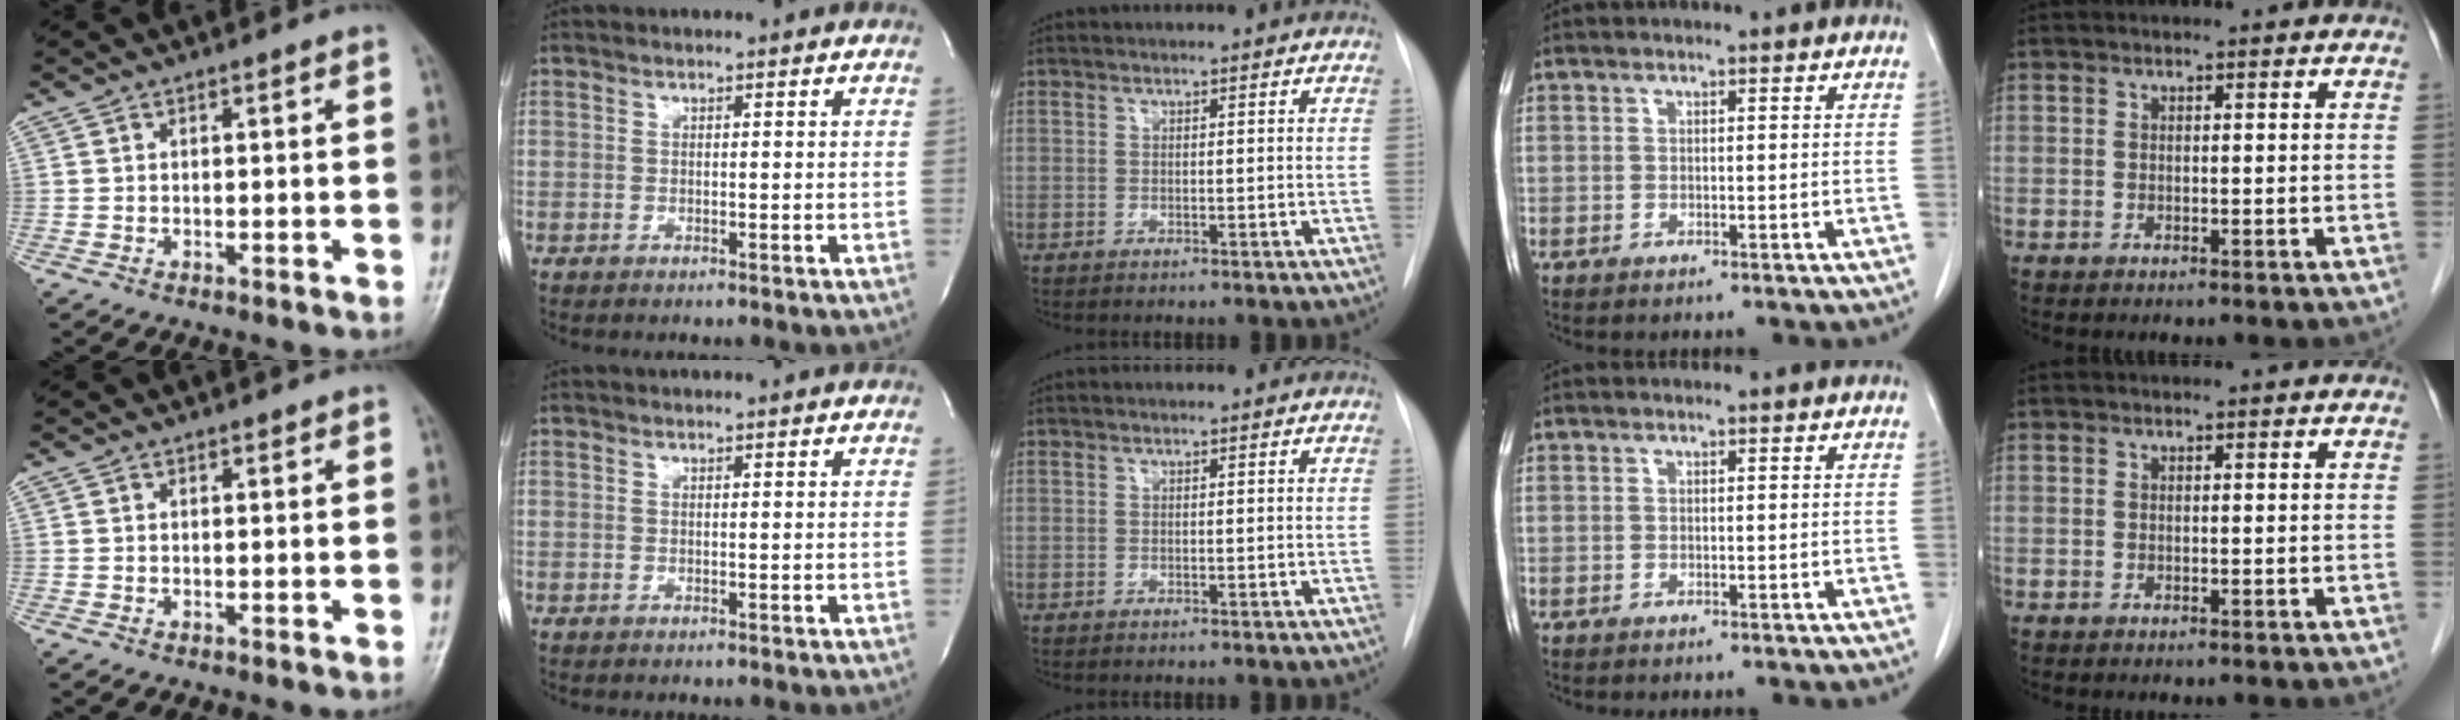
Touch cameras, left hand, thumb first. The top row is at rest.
{"thumb": {"total": 0.5, "force": [0.5, 0.3, -0.1], "torque": [0.004, -0.004, 0.005]}, "index": {"total": 1.9, "force": [1.9, 0.0, 0.4], "torque": [-0.012, 0.006, 0.020]}}